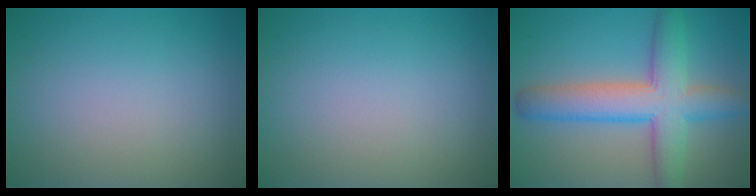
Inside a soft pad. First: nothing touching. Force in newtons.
{"total": 0.0}
{"total": 7.4, "press": 7.4, "slide": 0.4}